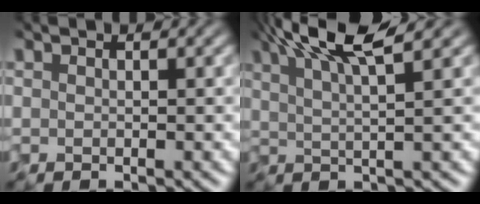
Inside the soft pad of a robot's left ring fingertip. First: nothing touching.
{"total": 6.6, "force": [3.8, 1.3, 5.2], "torque": [-0.088, 0.017, 0.070]}